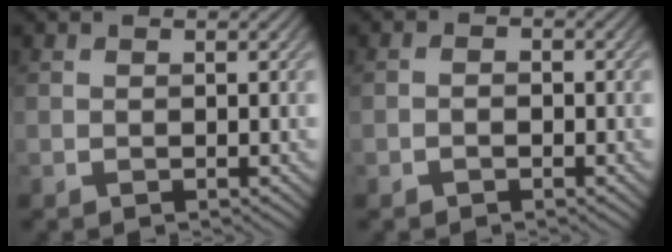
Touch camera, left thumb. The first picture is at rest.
{"total": 1.0, "force": [-0.6, 0.6, 0.4], "torque": [-0.008, 0.001, -0.013]}